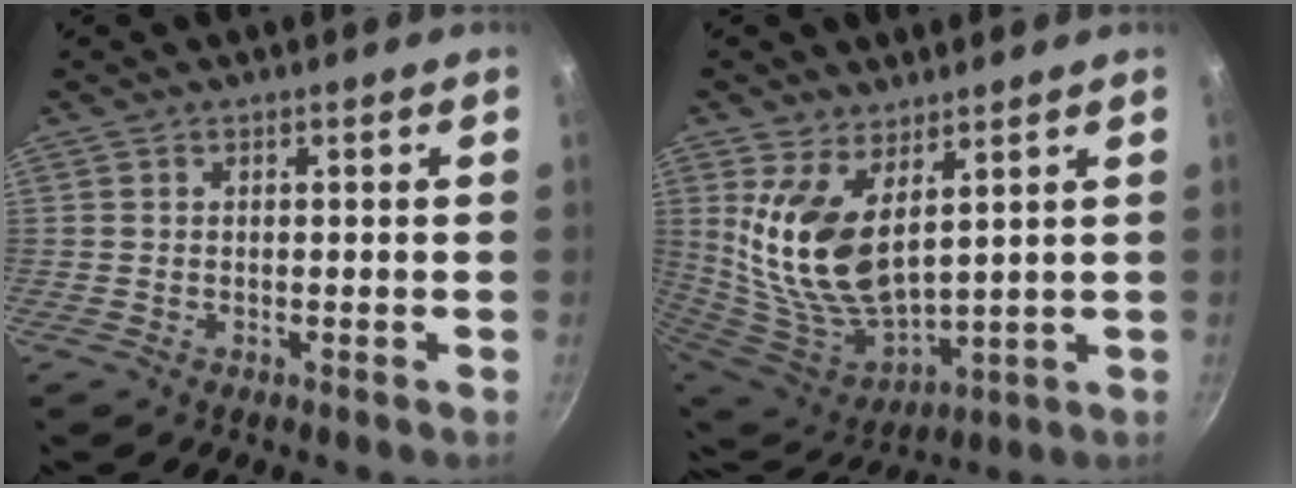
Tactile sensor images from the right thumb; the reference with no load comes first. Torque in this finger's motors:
{"motor_torque": [0.41, 0.65, 2.15, 0.17, 0.51]}